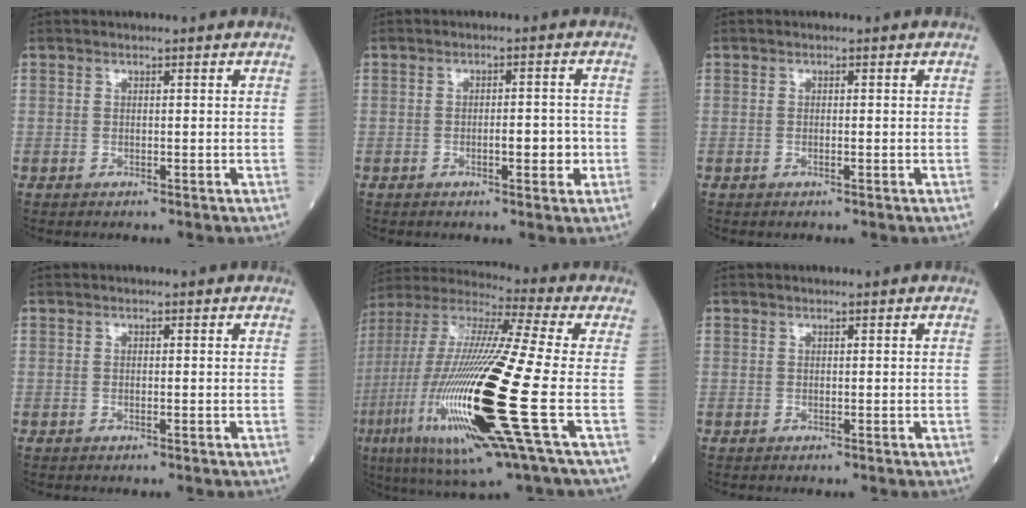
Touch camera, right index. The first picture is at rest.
{"total": 4.2, "force": [-1.1, 1.5, 3.7], "torque": [-0.062, 0.011, -0.010]}
{"total": 0.6, "force": [-0.1, 0.3, 0.5], "torque": [-0.020, -0.001, -0.002]}
{"total": 0.0}
{"total": 29.5, "force": [-7.0, 2.8, 28.6], "torque": [-0.614, -0.058, -0.145]}
{"total": 0.0}